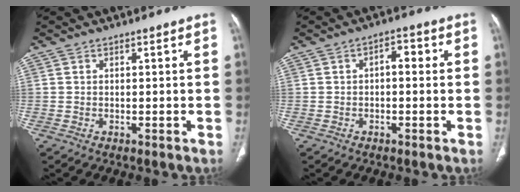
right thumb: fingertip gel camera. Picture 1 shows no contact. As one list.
[{"total": 3.3, "force": [0.3, 1.8, 2.8], "torque": [-0.032, 0.013, -0.002]}]